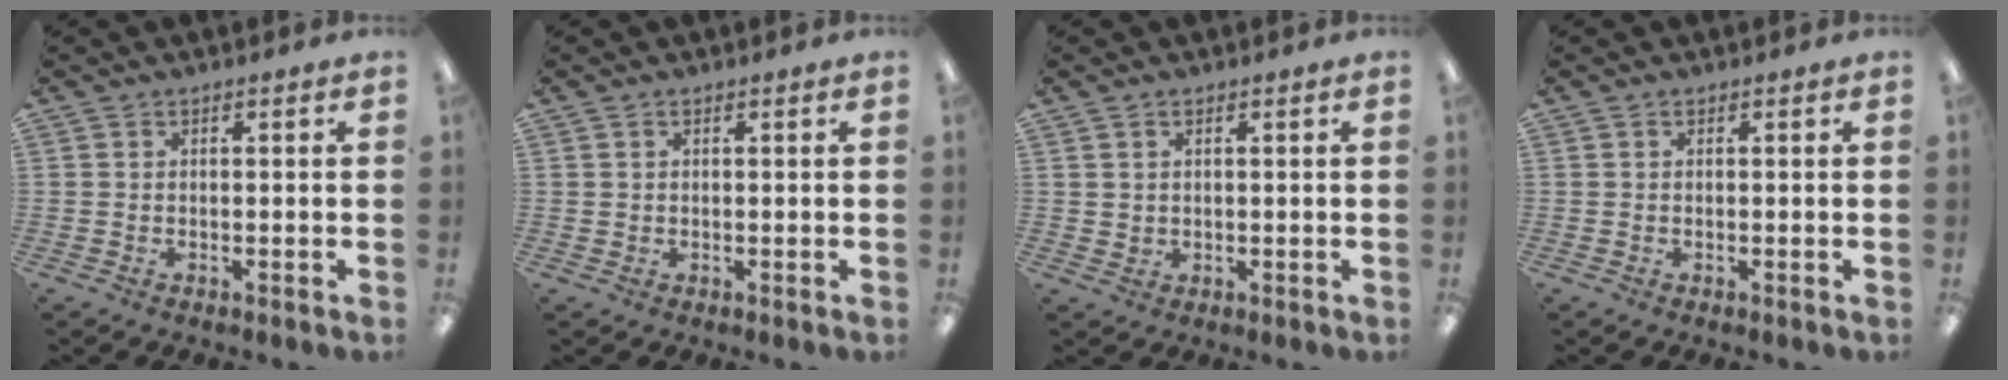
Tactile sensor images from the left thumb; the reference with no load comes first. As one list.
[{"total": 0.7, "force": [0.4, 0.5, 0.1], "torque": [-0.003, 0.004, 0.008]}, {"total": 1.6, "force": [1.0, 1.2, 0.4], "torque": [-0.010, 0.002, 0.019]}, {"total": 0.0}]